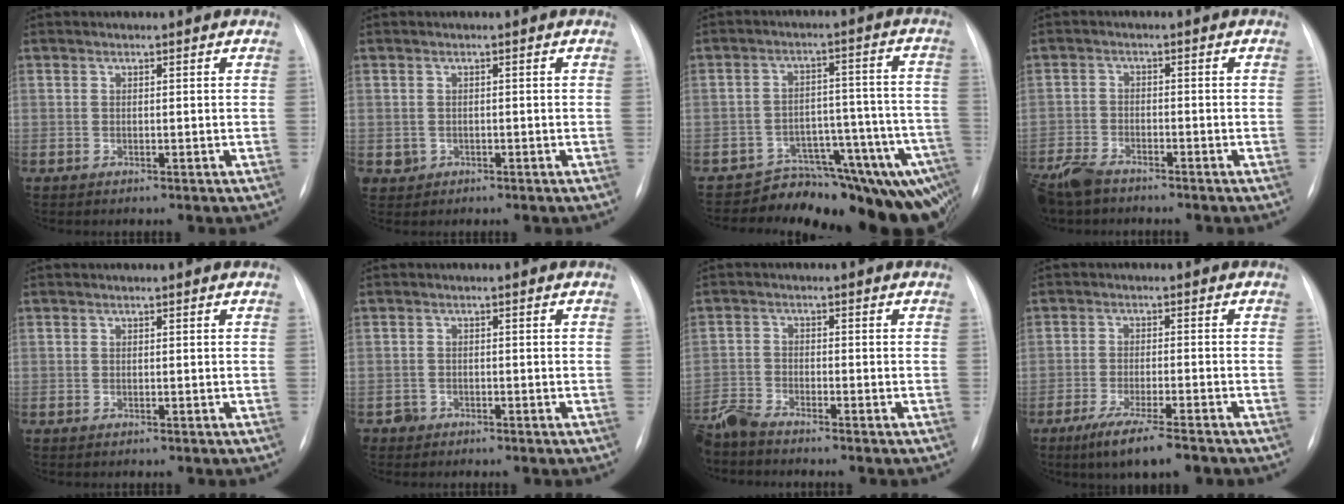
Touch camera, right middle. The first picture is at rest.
{"total": 1.5, "force": [-0.3, 1.5, 0.2], "torque": [-0.001, 0.004, -0.001]}
{"total": 14.4, "force": [-12.7, 3.8, 5.5], "torque": [-0.003, 0.069, -0.162]}
{"total": 6.8, "force": [-5.7, 2.4, 2.8], "torque": [-0.058, -0.017, -0.106]}
{"total": 0.0}
{"total": 1.5, "force": [-1.0, 1.0, -0.4], "torque": [0.004, 0.006, -0.021]}
{"total": 5.1, "force": [-4.9, 0.2, 1.6], "torque": [-0.032, -0.019, -0.098]}
{"total": 8.5, "force": [-6.0, 0.6, 6.0], "torque": [-0.099, -0.020, -0.095]}